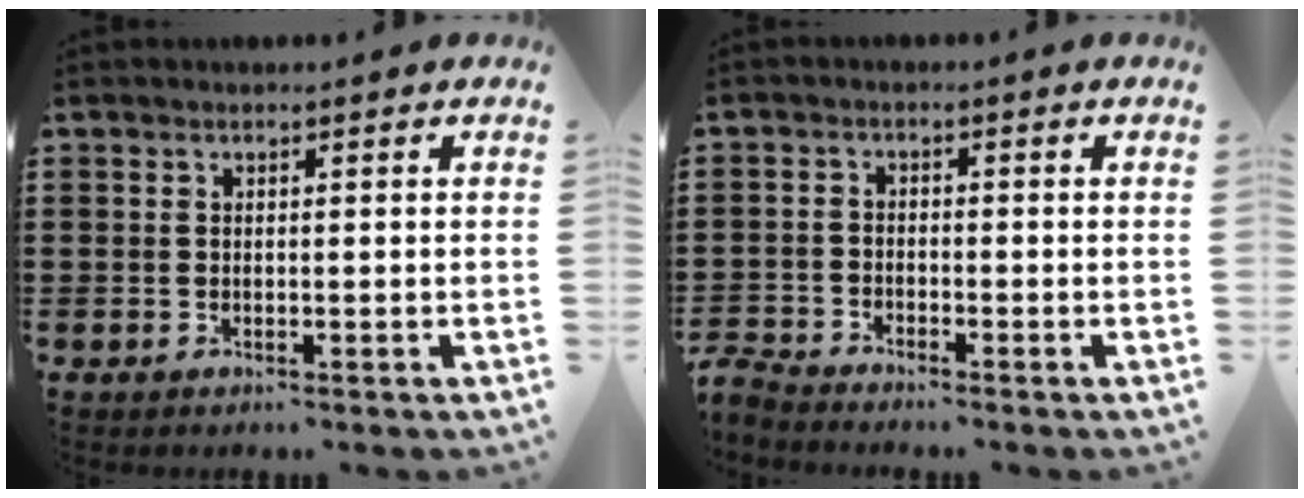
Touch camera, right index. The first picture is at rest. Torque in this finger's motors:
{"motor_torque": [-2.14, 0.00, -0.84, -0.21]}